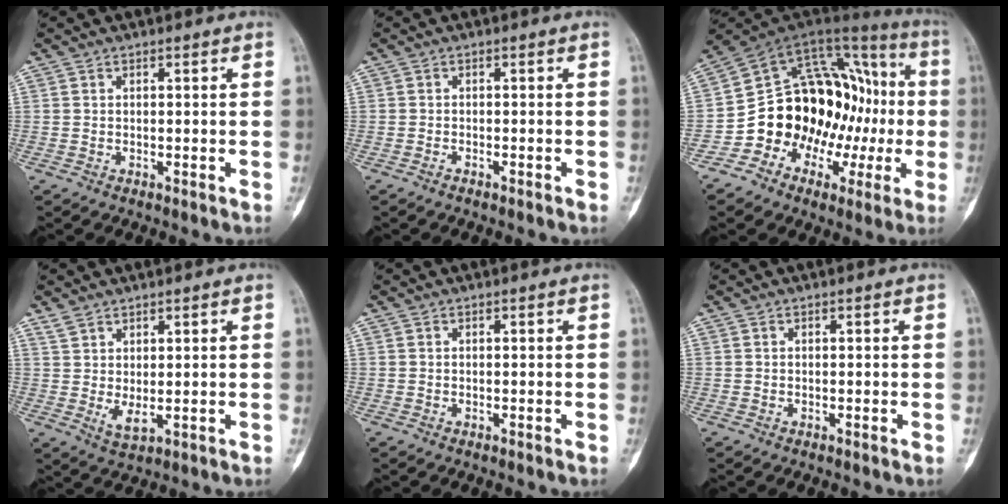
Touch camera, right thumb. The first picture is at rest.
{"total": 0.6, "force": [-0.6, 0.1, 0.3], "torque": [-0.009, 0.001, -0.009]}
{"total": 23.1, "force": [-4.4, 16.5, 15.5], "torque": [-0.169, 0.097, -0.060]}
{"total": 3.9, "force": [1.5, 1.8, 3.2], "torque": [-0.065, -0.010, 0.040]}
{"total": 0.0}
{"total": 0.0}